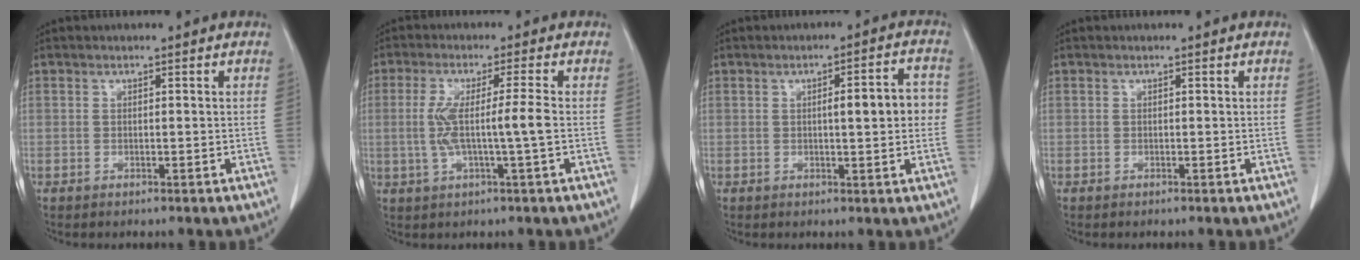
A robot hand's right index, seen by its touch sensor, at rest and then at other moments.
{"total": 6.8, "force": [-0.6, -0.5, 6.8], "torque": [-0.138, 0.003, -0.008]}
{"total": 6.4, "force": [0.4, 1.2, 6.3], "torque": [-0.088, 0.015, 0.005]}
{"total": 0.0}